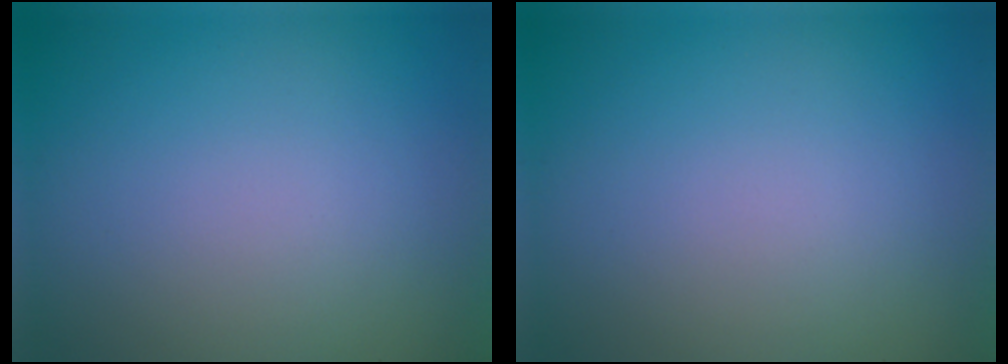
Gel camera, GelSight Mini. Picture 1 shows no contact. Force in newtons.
{"total": 0.0}